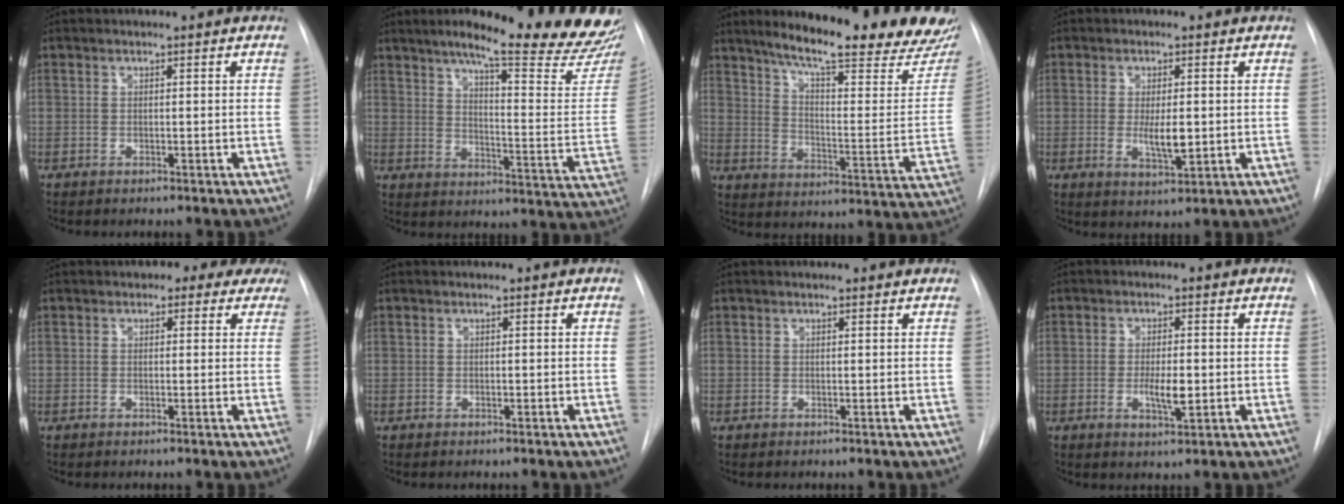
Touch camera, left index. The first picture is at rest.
{"total": 24.4, "force": [20.7, 1.6, 12.9], "torque": [-0.177, -0.095, 0.253]}
{"total": 25.3, "force": [20.9, 2.2, 14.2], "torque": [-0.208, -0.077, 0.272]}
{"total": 4.7, "force": [-1.0, 1.3, 4.4], "torque": [-0.077, -0.013, -0.009]}
{"total": 5.4, "force": [3.6, 3.4, 2.1], "torque": [-0.014, 0.015, 0.032]}
{"total": 0.9, "force": [-0.9, 0.0, -0.1], "torque": [0.005, -0.004, -0.010]}
{"total": 0.0}
{"total": 4.2, "force": [-1.5, 1.0, 3.8], "torque": [-0.070, -0.009, -0.018]}